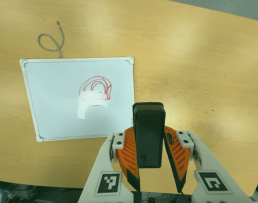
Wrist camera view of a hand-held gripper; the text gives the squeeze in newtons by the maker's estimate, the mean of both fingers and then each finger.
{"total": 7.2, "left": 5.5, "right": 8.9}